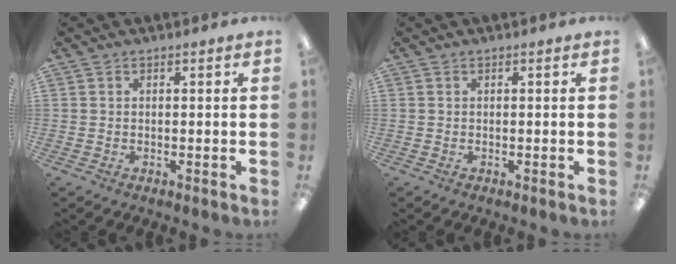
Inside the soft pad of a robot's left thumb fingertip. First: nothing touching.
{"total": 0.0}